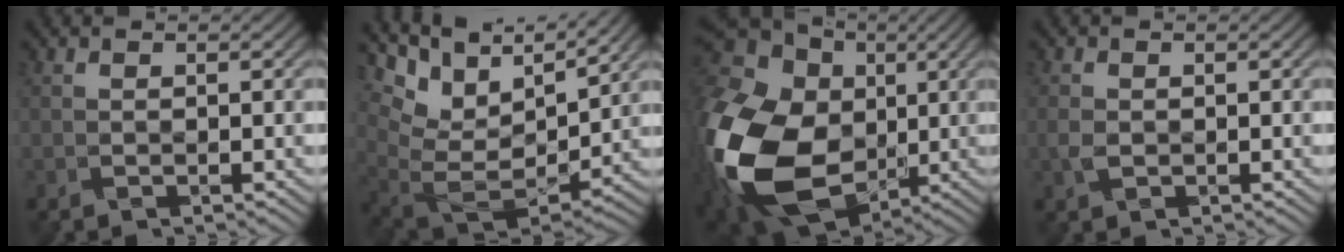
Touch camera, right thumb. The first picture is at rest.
{"total": 13.5, "force": [6.8, 8.0, 8.5], "torque": [-0.203, 0.012, 0.139]}
{"total": 22.2, "force": [-2.4, 17.0, 14.1], "torque": [-0.385, -0.048, -0.012]}
{"total": 1.2, "force": [-0.4, 0.9, 0.7], "torque": [-0.023, -0.003, -0.005]}